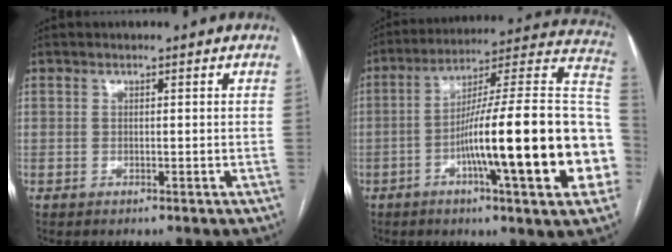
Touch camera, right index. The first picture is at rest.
{"total": 27.3, "force": [-5.9, 2.5, 26.6], "torque": [-0.302, 0.016, -0.095]}